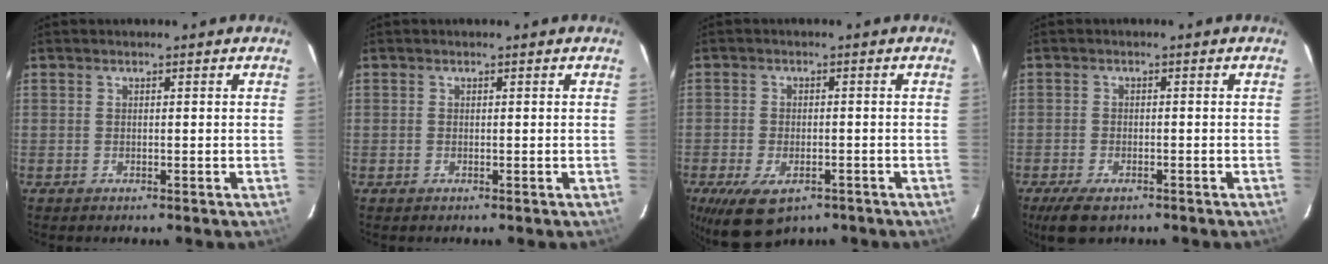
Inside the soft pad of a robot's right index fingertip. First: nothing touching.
{"total": 0.0}
{"total": 9.8, "force": [-5.8, 5.1, 6.1], "torque": [-0.134, -0.029, -0.092]}
{"total": 5.7, "force": [-4.0, 2.5, 3.3], "torque": [-0.084, -0.020, -0.070]}